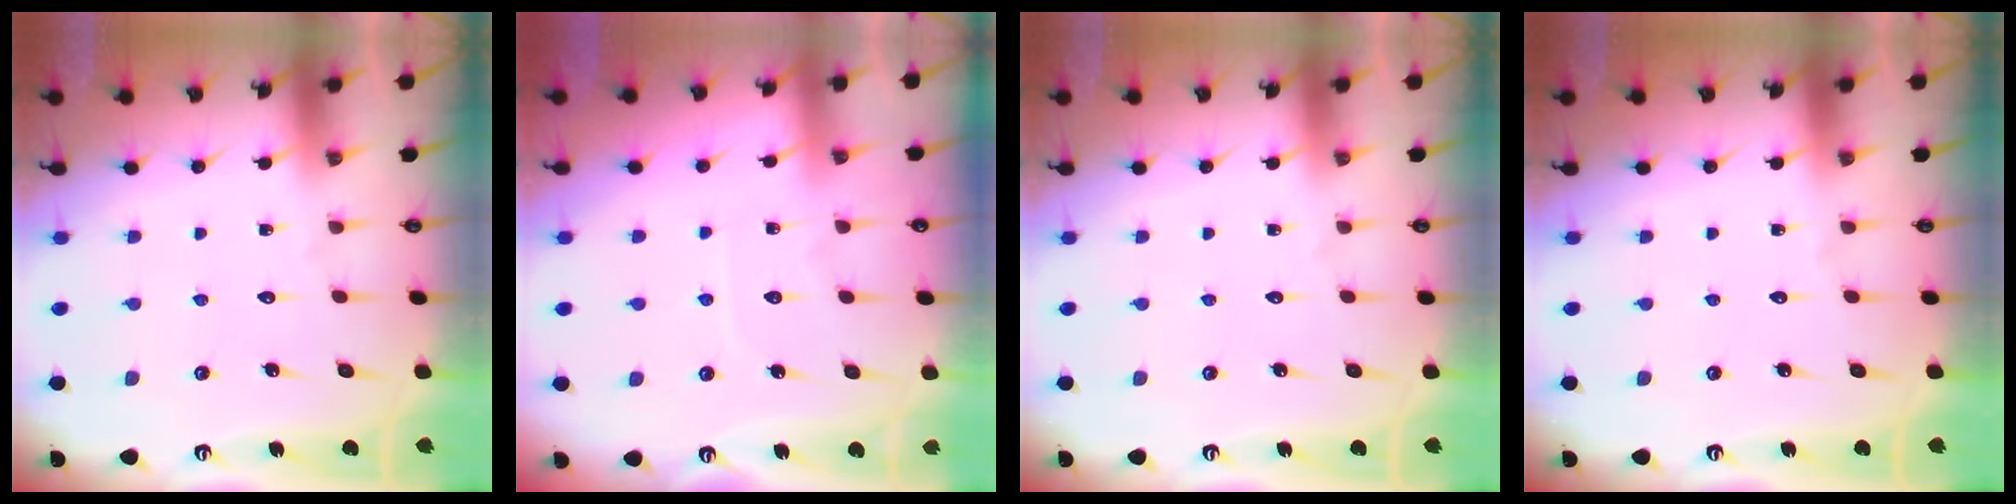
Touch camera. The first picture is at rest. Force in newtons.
{"total": 3.8, "press": 3.8, "slide": 0.4}
{"total": 0.0}
{"total": 0.0}